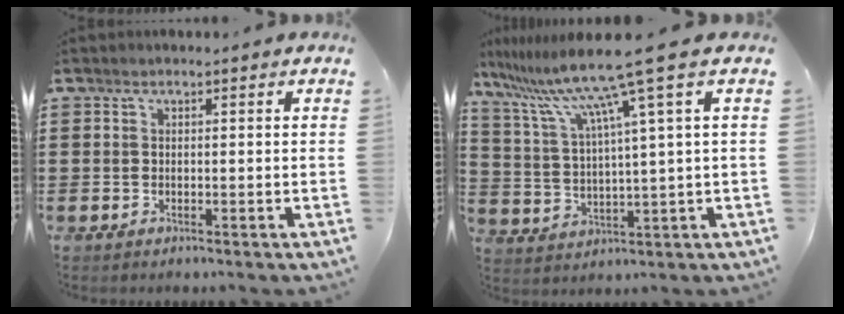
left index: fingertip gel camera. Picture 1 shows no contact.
{"total": 11.2, "force": [7.2, -0.9, 8.6], "torque": [-0.199, -0.034, 0.108]}